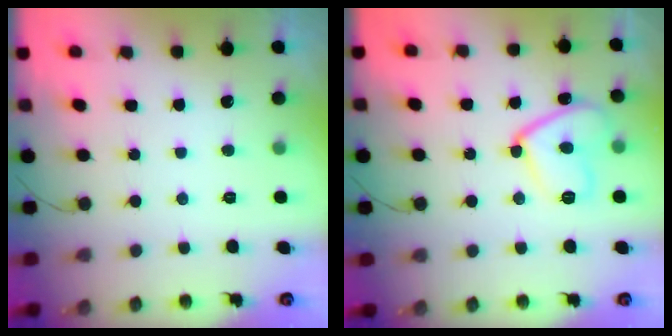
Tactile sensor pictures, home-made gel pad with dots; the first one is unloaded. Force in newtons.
{"total": 11.6, "press": 11.6, "slide": 1.0}